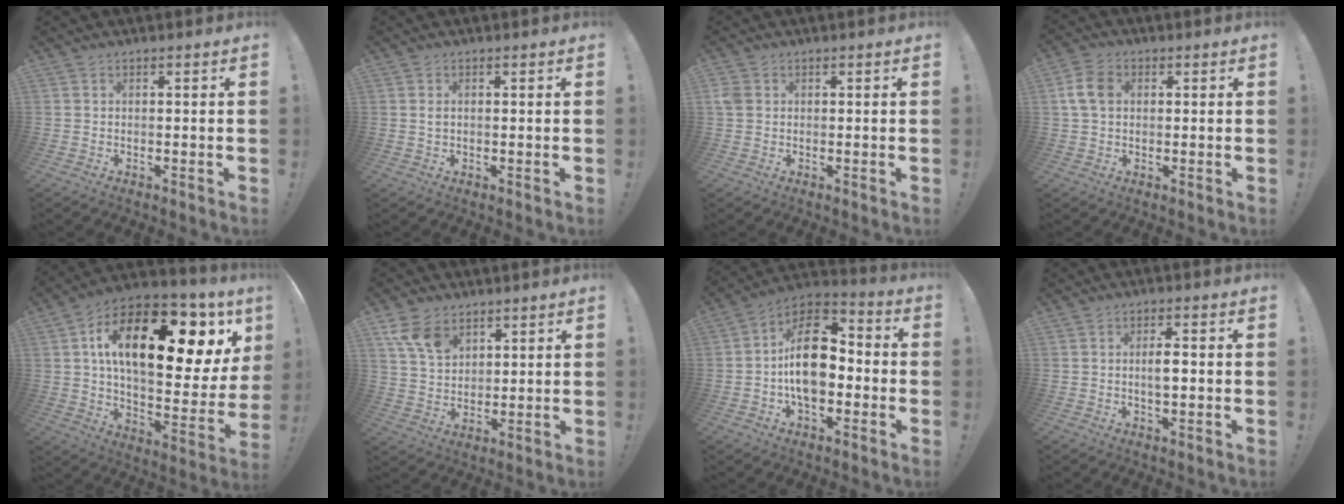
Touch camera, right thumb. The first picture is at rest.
{"total": 1.0, "force": [0.3, 0.5, 0.9], "torque": [-0.011, 0.000, 0.004]}
{"total": 2.9, "force": [0.8, 2.3, 1.5], "torque": [-0.023, 0.003, 0.017]}
{"total": 7.7, "force": [1.4, 5.5, 5.3], "torque": [-0.112, 0.010, 0.029]}
{"total": 24.4, "force": [9.0, 10.7, 20.0], "torque": [-0.304, -0.043, 0.148]}
{"total": 10.1, "force": [6.3, 6.3, 4.7], "torque": [-0.081, -0.028, 0.125]}
{"total": 18.6, "force": [-1.3, 11.4, 14.6], "torque": [-0.250, 0.025, -0.017]}
{"total": 4.0, "force": [-0.3, 1.5, 3.7], "torque": [-0.060, -0.002, -0.012]}